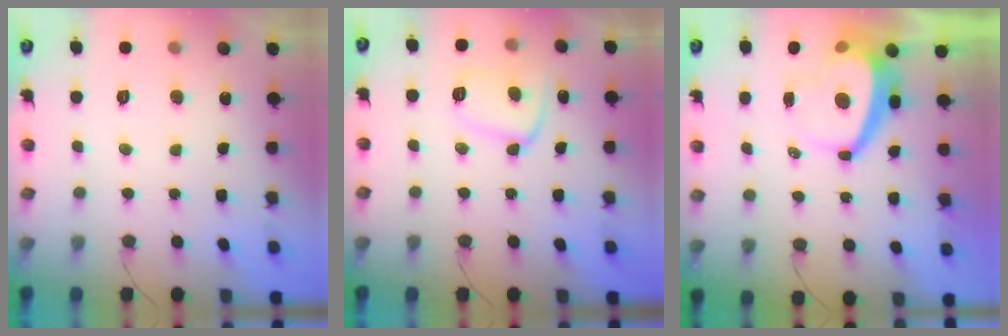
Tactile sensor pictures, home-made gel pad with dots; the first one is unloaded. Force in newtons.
{"total": 10.0, "press": 10.0, "slide": 0.8}
{"total": 6.3, "press": 6.2, "slide": 0.8}